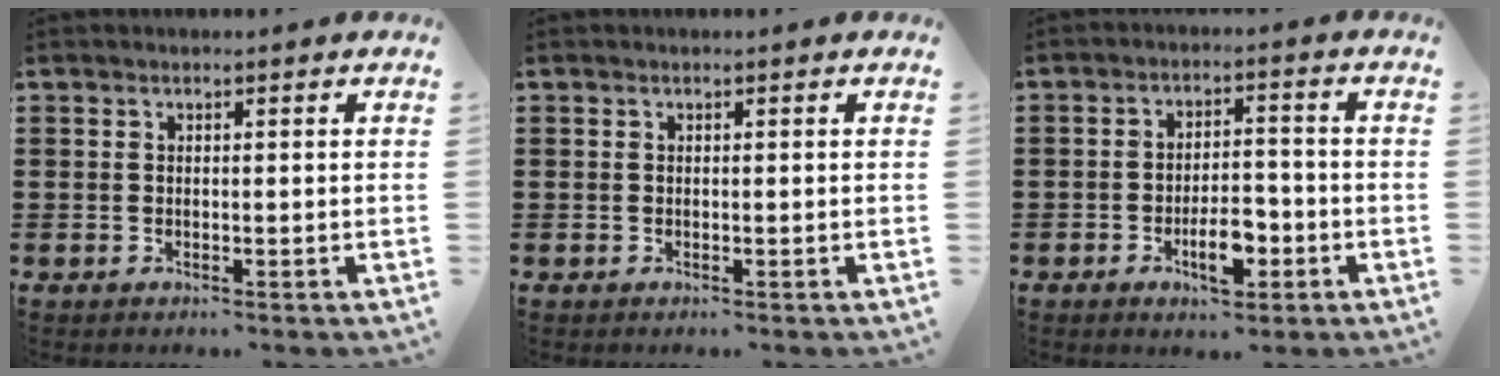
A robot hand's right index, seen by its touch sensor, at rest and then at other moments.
{"total": 0.0}
{"total": 6.1, "force": [-2.7, 2.6, 4.8], "torque": [-0.083, 0.009, -0.049]}